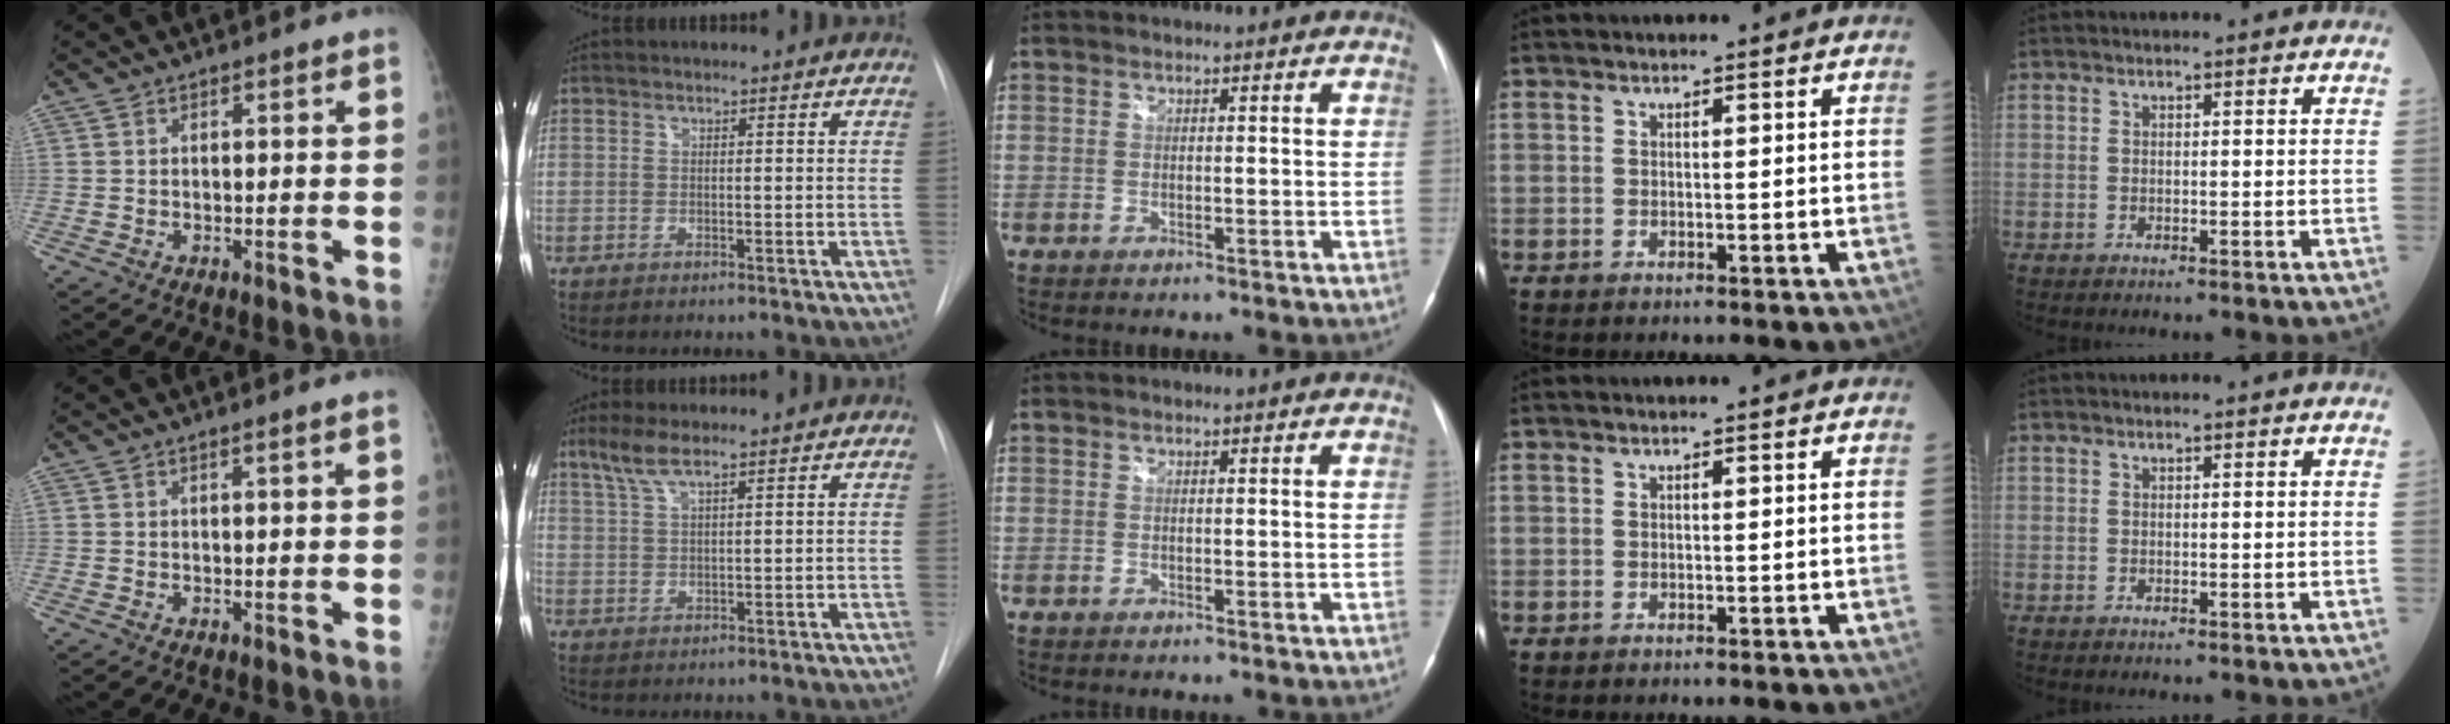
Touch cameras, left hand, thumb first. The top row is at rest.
{"thumb": {"total": 0.9, "force": [0.4, -0.4, 0.7], "torque": [-0.021, -0.003, 0.011]}, "index": {"total": 4.3, "force": [3.2, 0.3, 2.8], "torque": [-0.067, 0.010, 0.069]}}